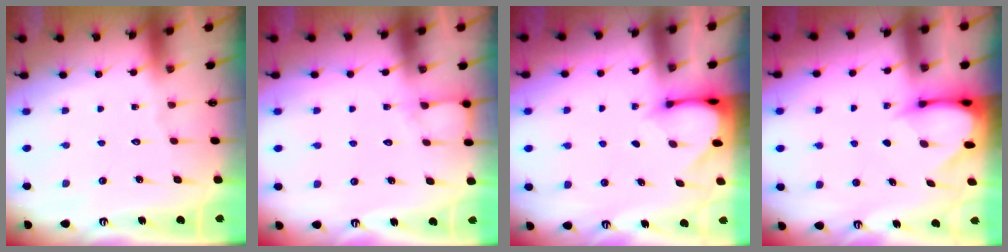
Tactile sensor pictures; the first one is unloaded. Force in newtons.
{"total": 5.2, "press": 5.2, "slide": 0.6}
{"total": 2.9, "press": 2.9, "slide": 0.2}
{"total": 3.2, "press": 3.2, "slide": 0.3}